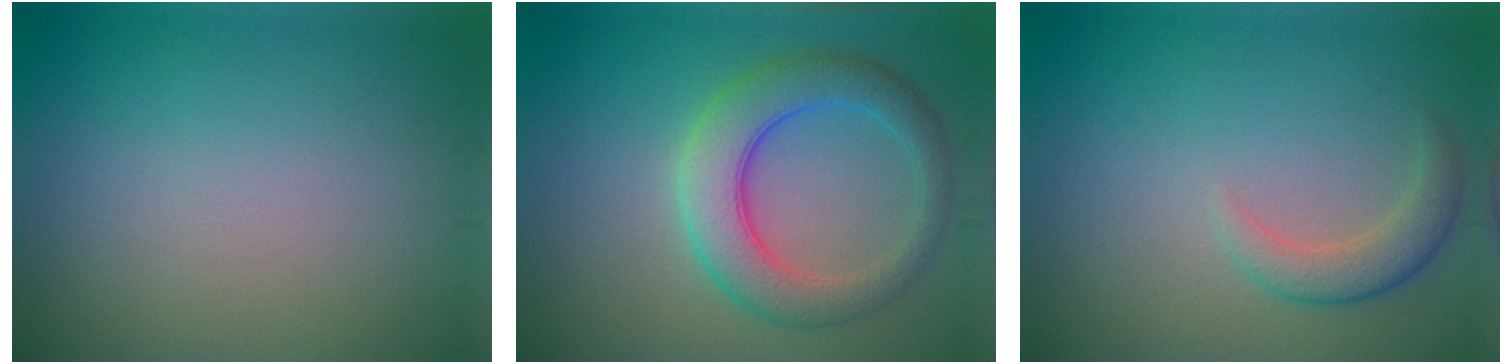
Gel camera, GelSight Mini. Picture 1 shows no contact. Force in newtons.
{"total": 5.9, "press": 5.9, "slide": 0.1}
{"total": 2.5, "press": 2.5, "slide": 0.3}